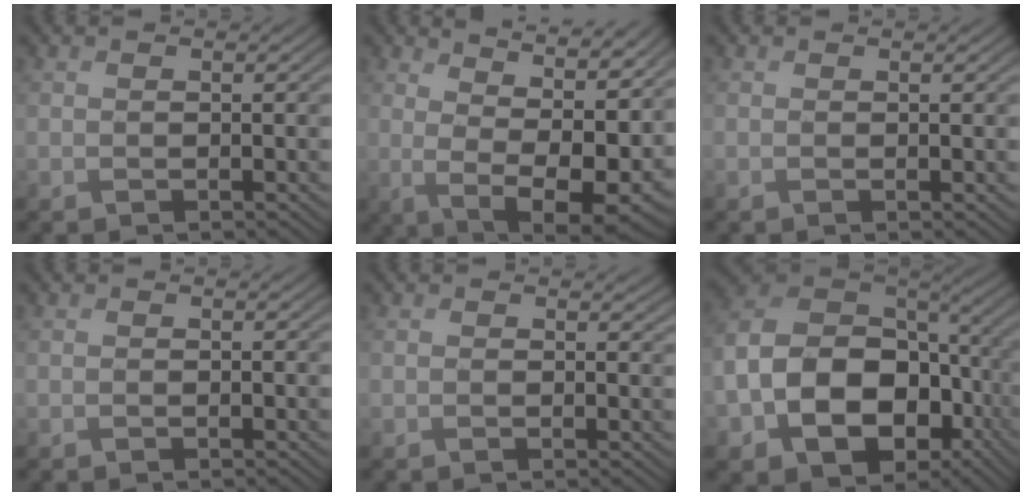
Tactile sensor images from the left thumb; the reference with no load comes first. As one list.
[{"total": 13.1, "force": [4.9, 5.4, 10.8], "torque": [-0.158, -0.005, 0.068]}, {"total": 0.8, "force": [-0.5, -0.6, -0.3], "torque": [0.014, -0.002, -0.014]}, {"total": 0.8, "force": [-0.7, -0.3, -0.3], "torque": [0.012, 0.001, -0.017]}, {"total": 0.6, "force": [0.2, 0.5, 0.3], "torque": [0.000, 0.001, -0.001]}, {"total": 16.9, "force": [-5.0, 11.9, 10.9], "torque": [-0.222, -0.044, -0.079]}]